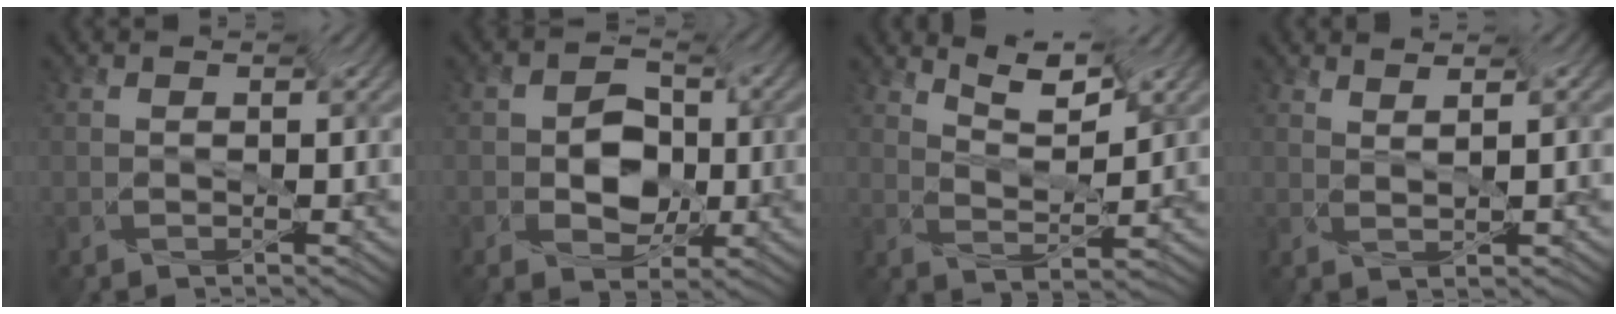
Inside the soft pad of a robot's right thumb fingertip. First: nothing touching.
{"total": 5.6, "force": [-3.0, 3.8, 3.0], "torque": [-0.051, -0.007, -0.051]}
{"total": 3.4, "force": [2.8, -0.5, 1.9], "torque": [-0.053, 0.001, 0.058]}
{"total": 2.4, "force": [2.2, -0.2, 0.8], "torque": [-0.015, -0.009, 0.038]}